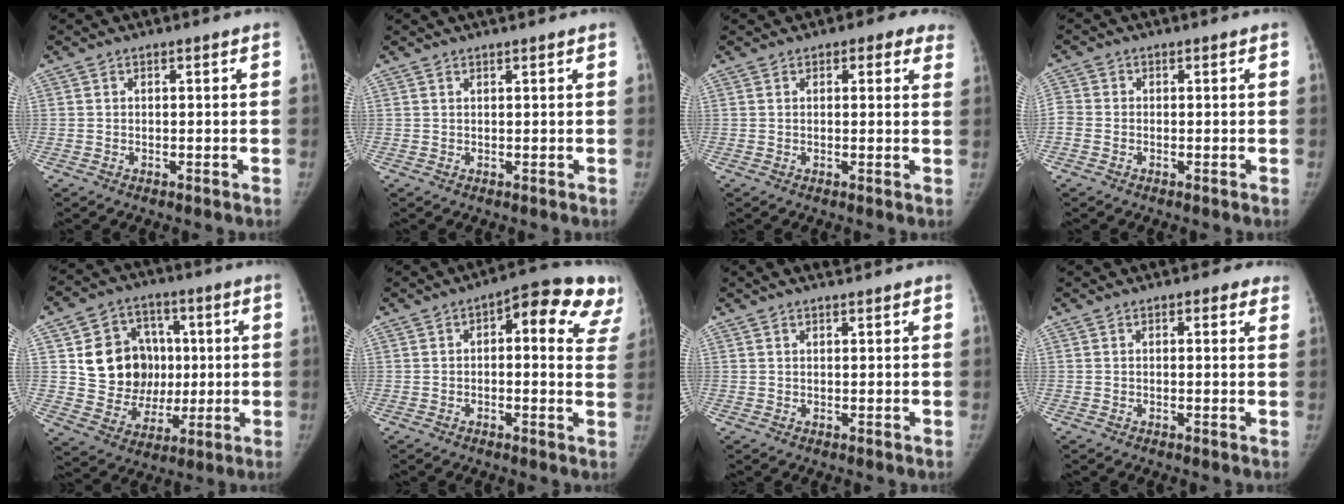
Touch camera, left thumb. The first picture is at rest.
{"total": 1.9, "force": [1.7, 0.3, 1.0], "torque": [-0.002, 0.011, 0.023]}
{"total": 6.4, "force": [4.5, 3.4, 2.9], "torque": [0.013, -0.009, 0.038]}
{"total": 2.7, "force": [-0.6, 2.1, 1.5], "torque": [-0.035, 0.001, -0.021]}
{"total": 15.7, "force": [2.5, 13.4, 8.0], "torque": [-0.077, 0.003, 0.062]}
{"total": 15.5, "force": [6.7, 6.2, 12.5], "torque": [-0.120, 0.004, 0.064]}
{"total": 3.3, "force": [2.6, 1.0, 1.6], "torque": [-0.014, 0.006, 0.039]}
{"total": 3.0, "force": [2.1, 1.6, 1.4], "torque": [0.012, -0.005, 0.019]}